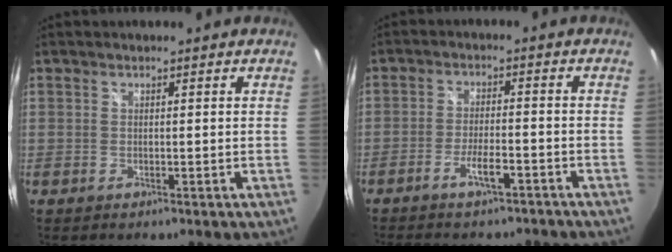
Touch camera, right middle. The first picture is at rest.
{"total": 6.5, "force": [-5.4, 1.3, 3.4], "torque": [-0.076, -0.006, -0.088]}